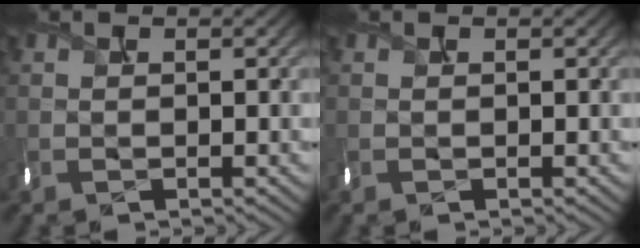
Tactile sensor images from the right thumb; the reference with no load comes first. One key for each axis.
{"total": 0.0}